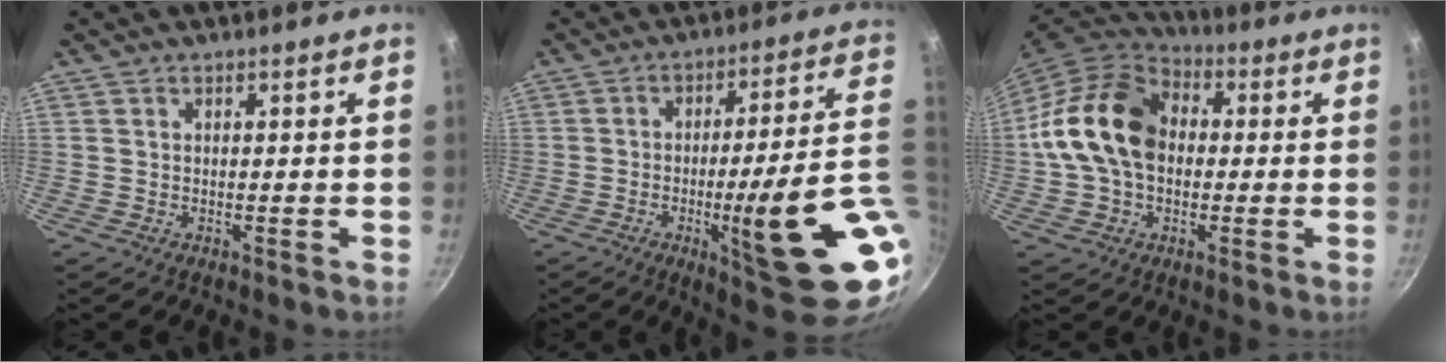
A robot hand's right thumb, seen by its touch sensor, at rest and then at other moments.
{"total": 20.9, "force": [-4.5, 3.6, 20.1], "torque": [-0.254, 0.011, -0.051]}
{"total": 17.6, "force": [0.5, 12.8, 12.1], "torque": [-0.202, 0.033, -0.002]}